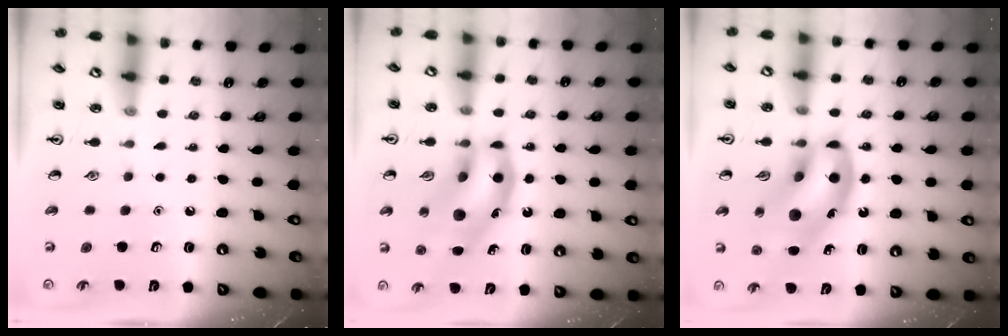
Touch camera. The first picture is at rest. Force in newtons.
{"total": 16.5, "press": 16.0, "slide": 3.7}
{"total": 16.6, "press": 16.2, "slide": 3.8}